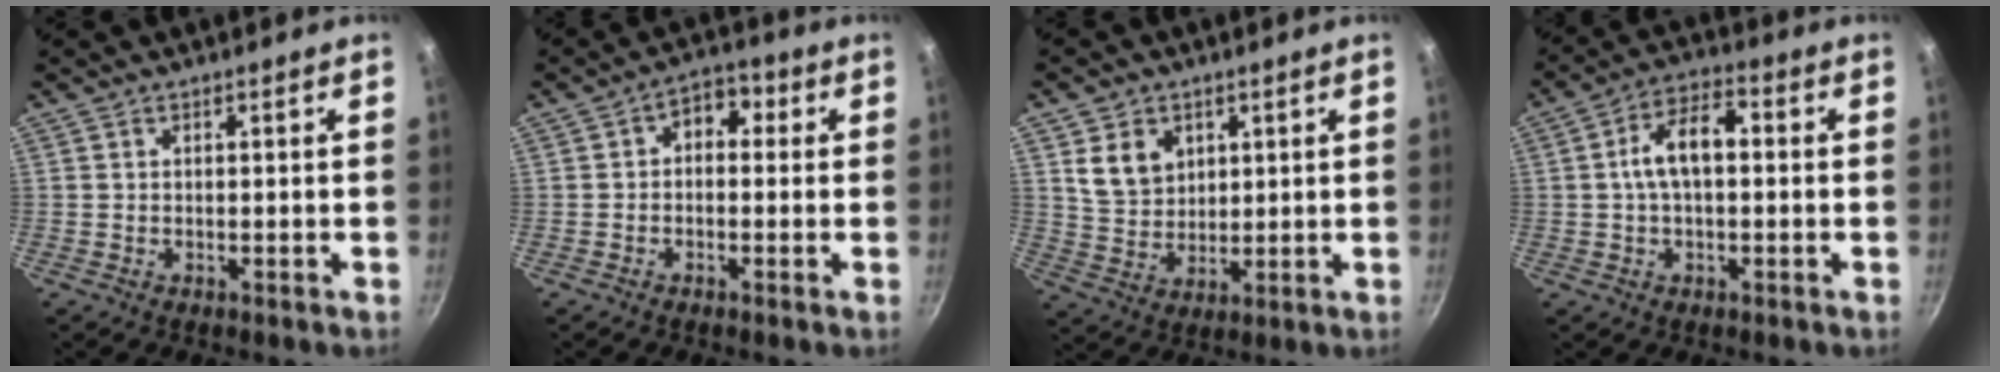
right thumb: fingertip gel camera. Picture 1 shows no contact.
{"total": 5.1, "force": [0.6, 3.8, 3.4], "torque": [-0.024, 0.013, -0.006]}
{"total": 7.7, "force": [2.9, 6.0, 3.8], "torque": [-0.047, -0.017, 0.064]}
{"total": 9.0, "force": [0.6, 4.7, 7.6], "torque": [-0.122, 0.028, 0.002]}